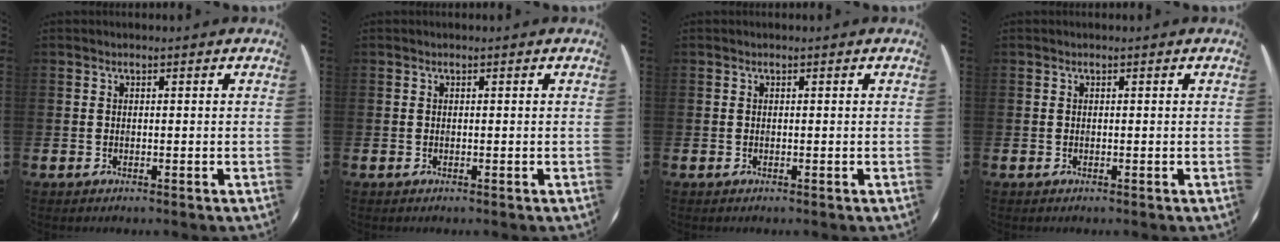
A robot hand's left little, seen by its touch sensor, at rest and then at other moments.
{"total": 0.0}
{"total": 0.0}
{"total": 0.0}